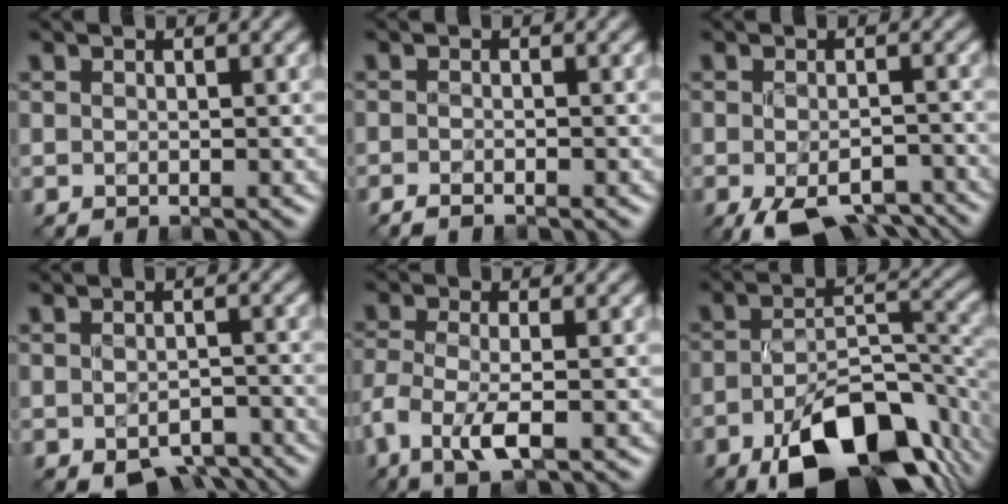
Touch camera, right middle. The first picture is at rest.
{"total": 1.0, "force": [-0.8, 0.1, 0.5], "torque": [-0.009, -0.003, -0.017]}
{"total": 7.4, "force": [-4.9, 3.0, 4.6], "torque": [-0.070, -0.023, -0.068]}
{"total": 4.7, "force": [-3.2, 2.5, 2.5], "torque": [-0.033, -0.016, -0.044]}
{"total": 4.0, "force": [-1.8, 1.2, 3.3], "torque": [-0.075, -0.005, -0.043]}
{"total": 12.2, "force": [-6.6, 6.0, 8.4], "torque": [-0.141, -0.020, -0.097]}